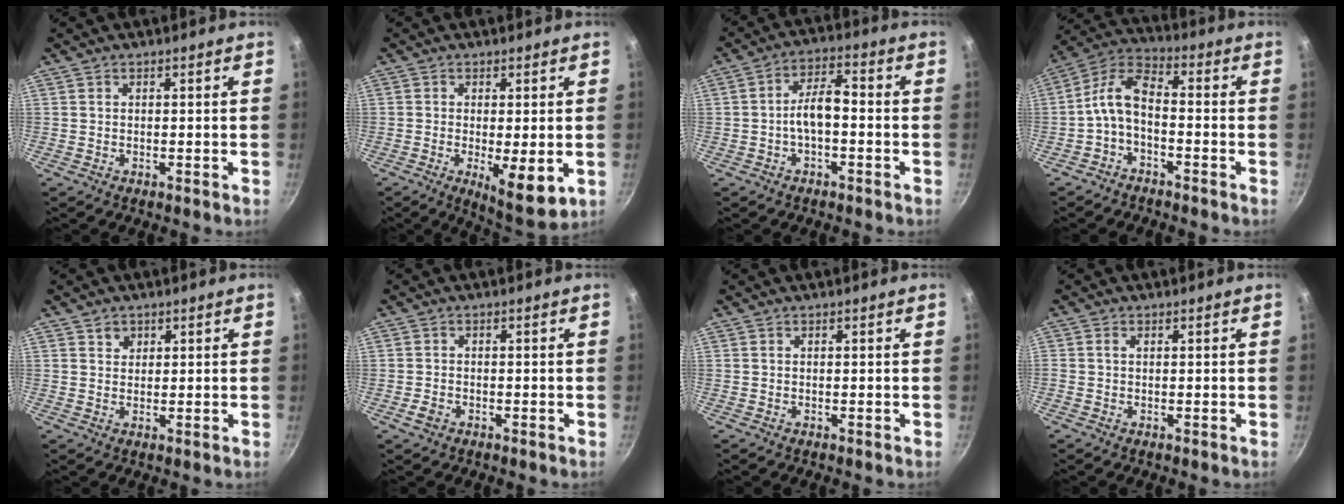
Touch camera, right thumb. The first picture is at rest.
{"total": 8.3, "force": [-1.5, 2.5, 7.8], "torque": [-0.115, -0.015, -0.012]}
{"total": 6.2, "force": [-1.6, 2.8, 5.3], "torque": [-0.089, 0.036, -0.033]}
{"total": 8.0, "force": [-2.7, 4.0, 6.4], "torque": [-0.136, 0.046, -0.064]}
{"total": 2.2, "force": [1.1, 1.7, 0.6], "torque": [0.001, -0.002, 0.016]}
{"total": 2.2, "force": [-1.1, 1.5, 1.1], "torque": [-0.019, 0.011, -0.021]}
{"total": 0.0}
{"total": 0.8, "force": [0.2, 0.6, 0.5], "torque": [-0.009, 0.004, 0.002]}